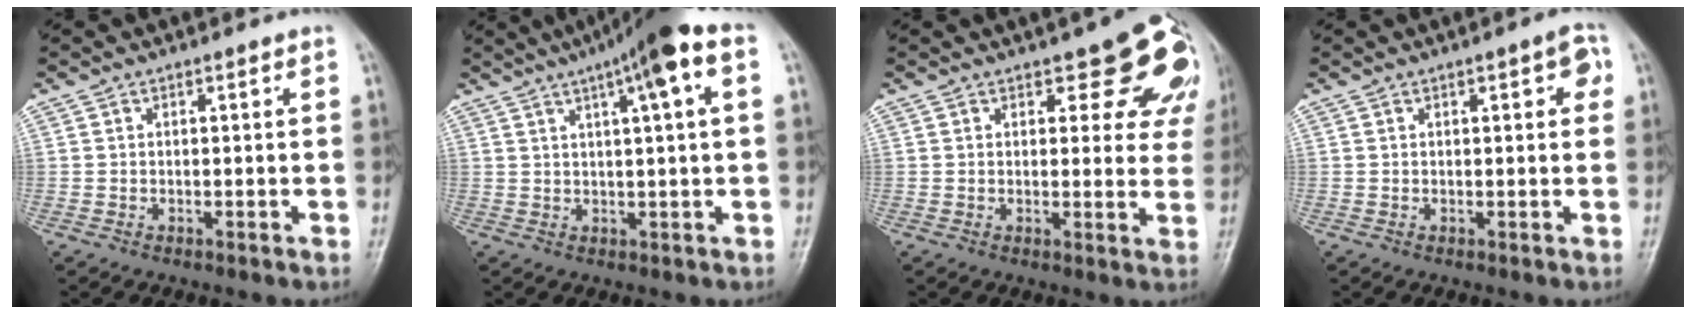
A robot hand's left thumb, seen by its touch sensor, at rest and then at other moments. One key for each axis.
{"total": 11.8, "fx": 5.0, "fy": 1.6, "fz": 10.5, "tx": -0.165, "ty": 0.023, "tz": 0.068}
{"total": 10.6, "fx": 7.1, "fy": 4.5, "fz": 6.5, "tx": -0.032, "ty": -0.033, "tz": 0.072}
{"total": 3.5, "fx": 1.2, "fy": 1.3, "fz": 3.1, "tx": -0.028, "ty": 0.004, "tz": 0.011}